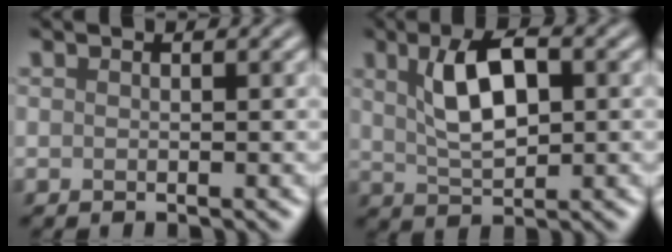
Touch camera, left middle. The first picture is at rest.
{"total": 5.7, "force": [1.5, 2.6, 4.9], "torque": [-0.092, 0.008, 0.026]}